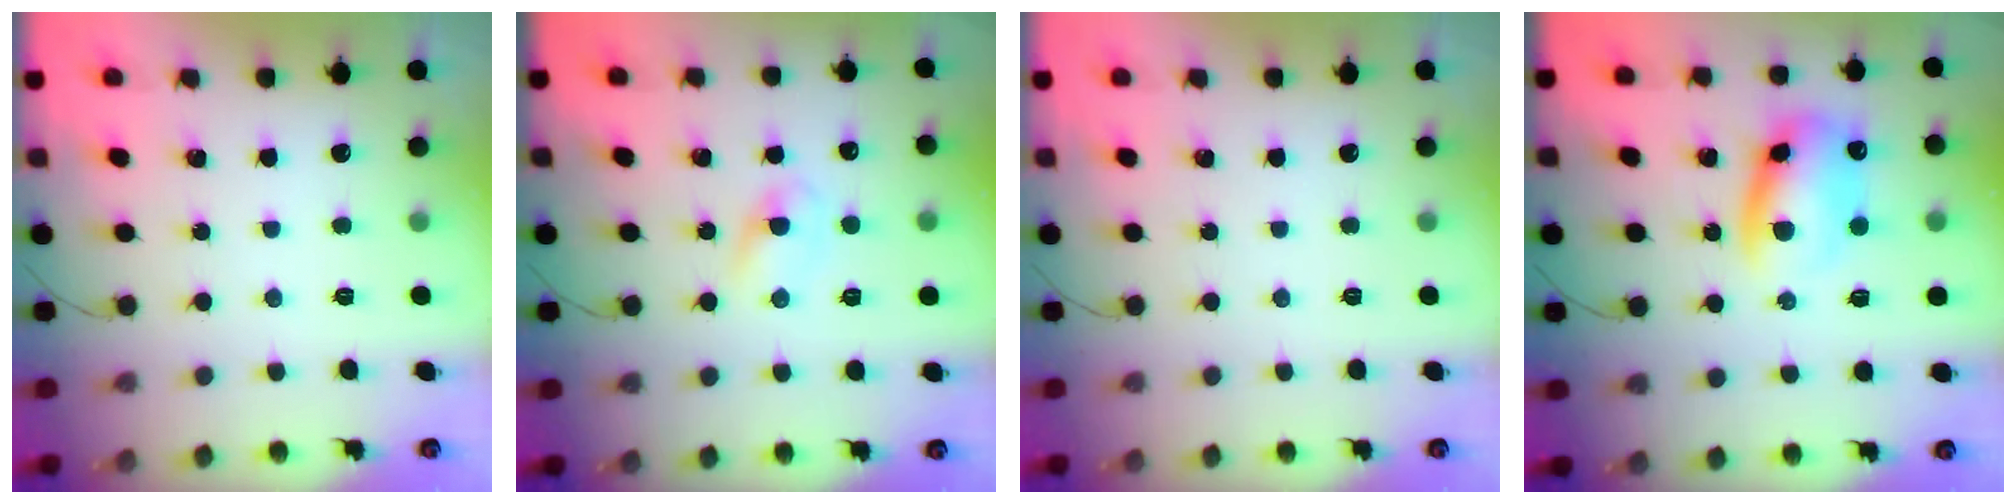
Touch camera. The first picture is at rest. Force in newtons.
{"total": 2.9, "press": 2.6, "slide": 1.3}
{"total": 0.0}
{"total": 11.5, "press": 11.3, "slide": 1.7}